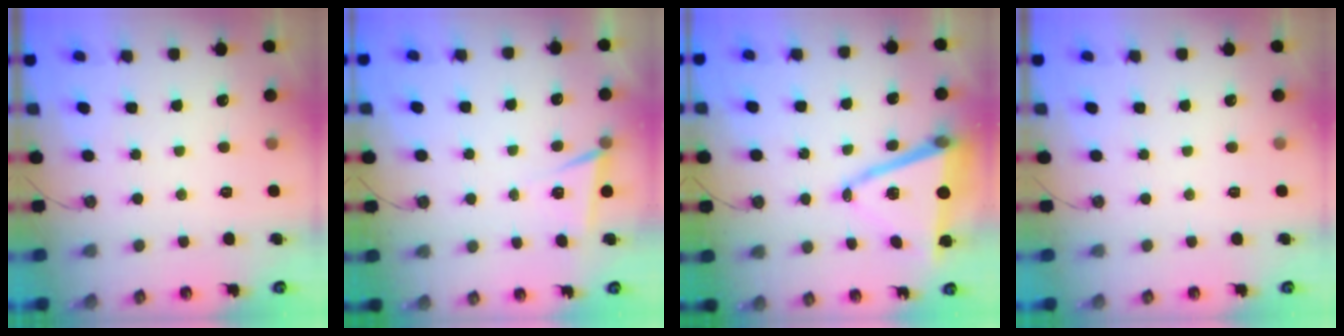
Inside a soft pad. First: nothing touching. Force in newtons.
{"total": 4.8, "press": 2.9, "slide": 3.9}
{"total": 14.8, "press": 14.3, "slide": 3.7}
{"total": 0.0}